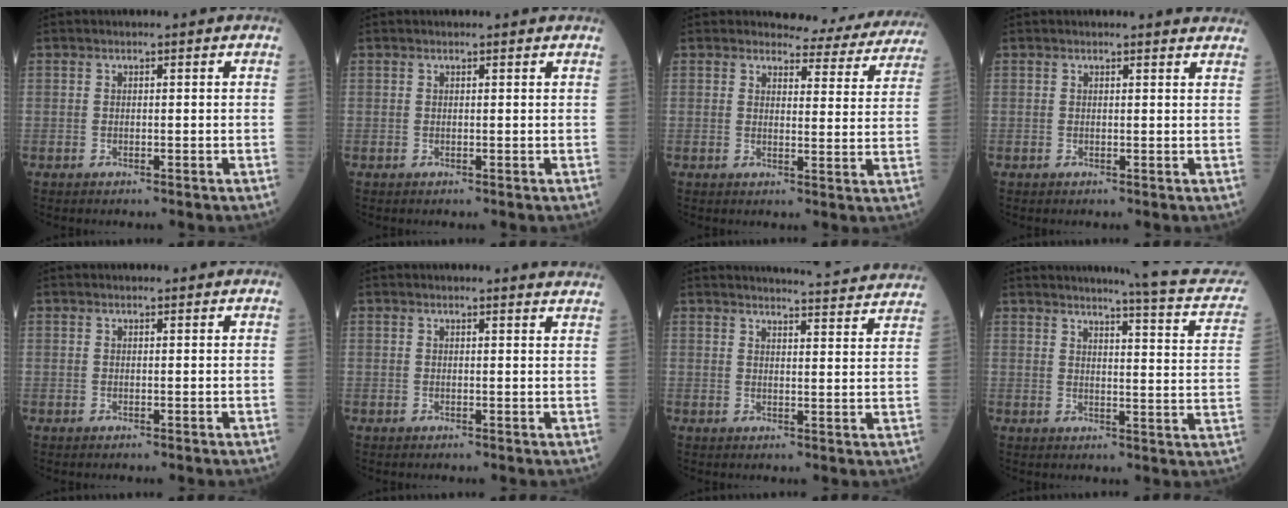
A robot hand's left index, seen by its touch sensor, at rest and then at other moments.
{"total": 0.9, "force": [0.9, 0.1, 0.1], "torque": [-0.006, 0.000, 0.008]}
{"total": 10.4, "force": [10.0, 2.5, 0.8], "torque": [0.012, -0.034, 0.091]}
{"total": 3.2, "force": [3.2, 0.2, 0.2], "torque": [-0.004, -0.006, 0.019]}
{"total": 0.8, "force": [0.7, 0.2, 0.1], "torque": [-0.010, 0.001, 0.010]}
{"total": 3.8, "force": [3.8, -0.1, 0.3], "torque": [-0.005, -0.012, 0.021]}
{"total": 13.8, "force": [13.6, -0.2, 2.5], "torque": [-0.027, -0.044, 0.141]}
{"total": 12.4, "force": [11.1, 0.4, 5.4], "torque": [-0.058, -0.041, 0.107]}